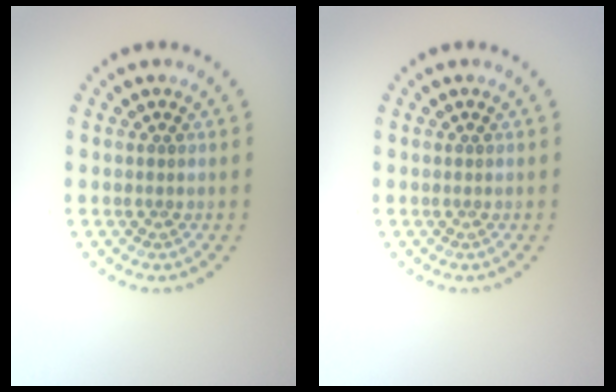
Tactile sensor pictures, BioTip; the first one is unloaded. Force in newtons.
{"total": 0.0}